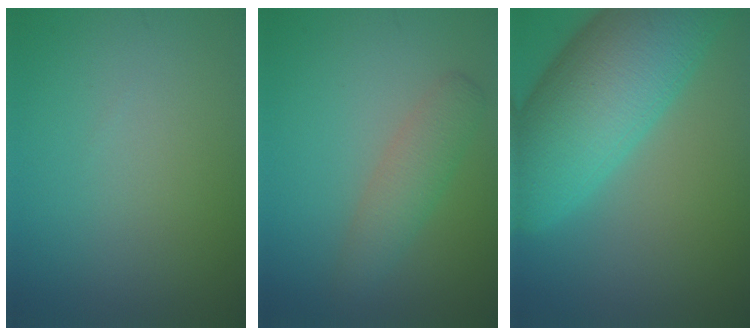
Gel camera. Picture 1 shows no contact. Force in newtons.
{"total": 2.8, "press": 2.8, "slide": 0.1}
{"total": 11.8, "press": 11.8, "slide": 0.3}